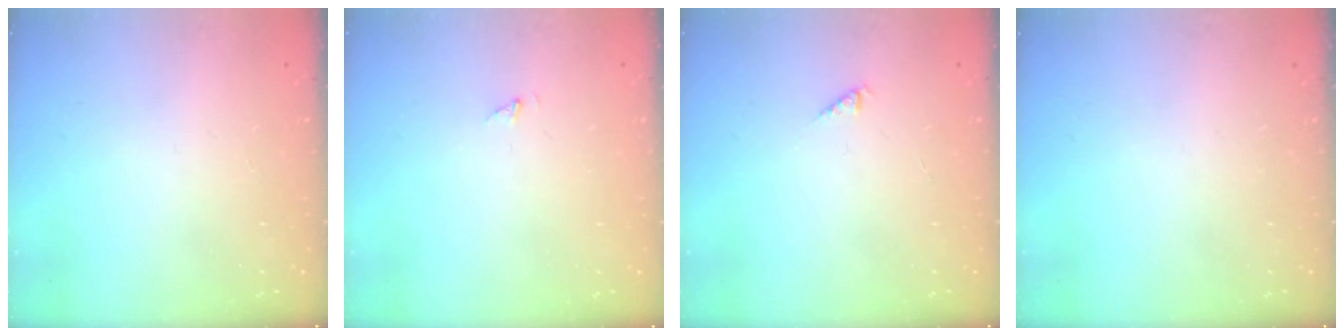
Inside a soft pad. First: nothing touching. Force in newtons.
{"total": 0.9, "press": 0.9, "slide": 0.1}
{"total": 0.0}
{"total": 0.0}